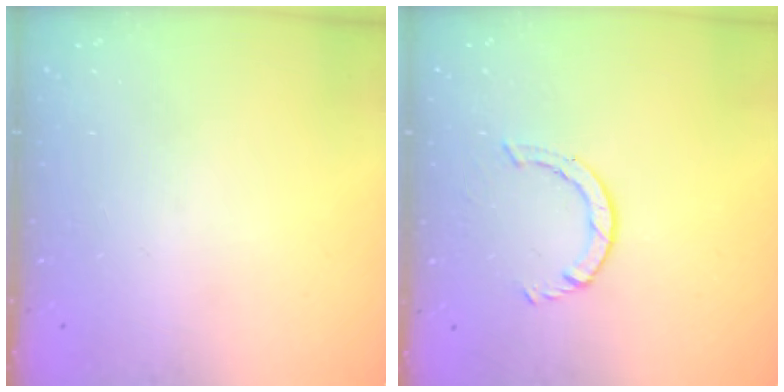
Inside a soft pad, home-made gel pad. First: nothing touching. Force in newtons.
{"total": 2.5, "press": 2.5, "slide": 0.3}